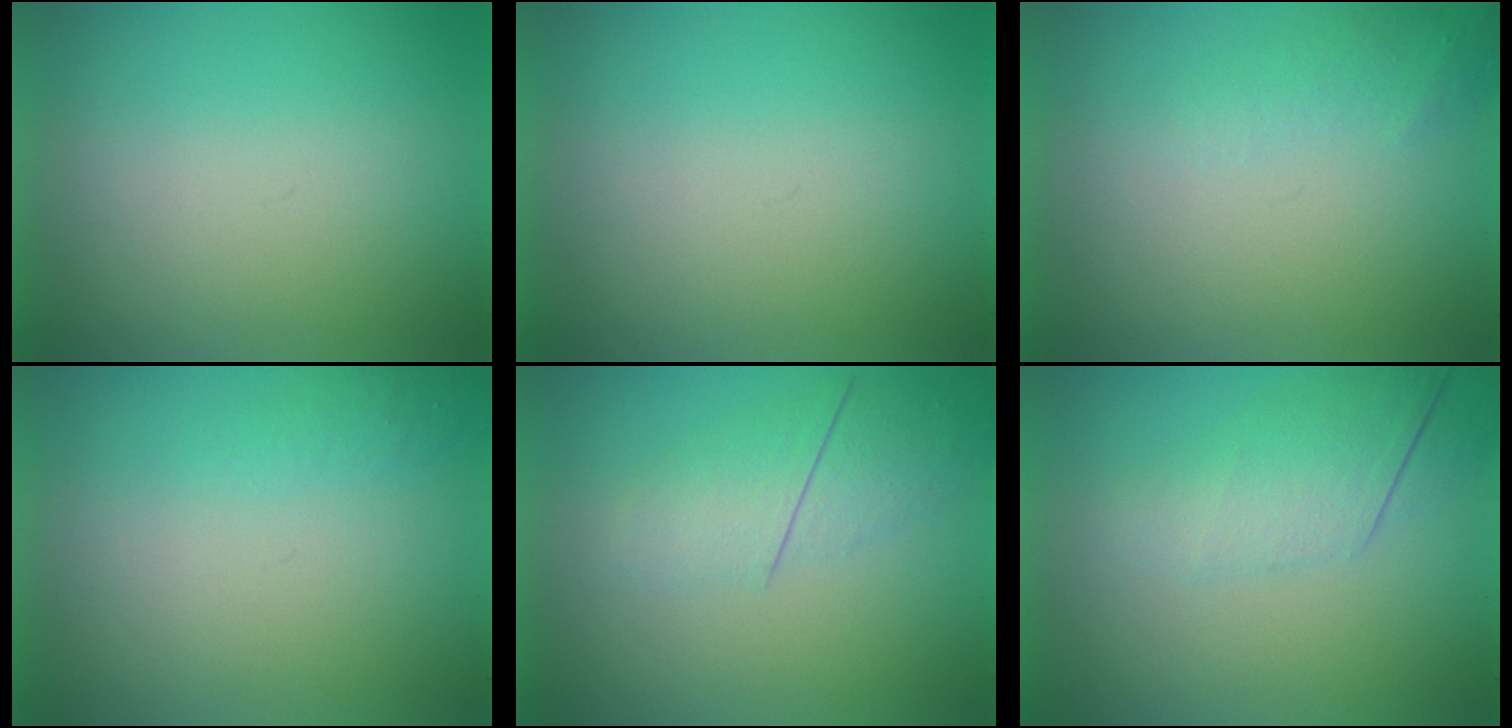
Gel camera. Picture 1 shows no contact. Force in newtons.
{"total": 0.0}
{"total": 1.4}
{"total": 1.0}
{"total": 2.2}
{"total": 2.3}